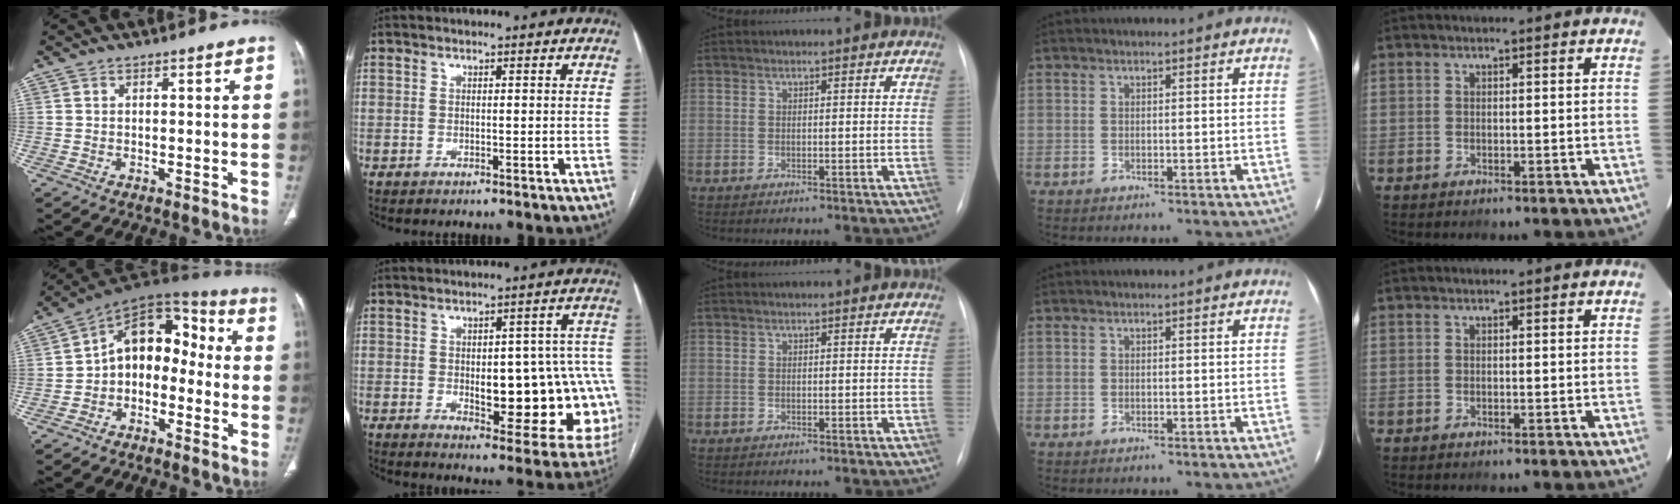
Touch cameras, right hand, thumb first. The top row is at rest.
{"thumb": {"total": 12.6, "force": [-2.1, 8.8, 8.8], "torque": [-0.098, 0.065, -0.052]}, "index": {"total": 19.0, "force": [-2.9, 7.1, 17.4], "torque": [-0.134, 0.031, -0.010]}}